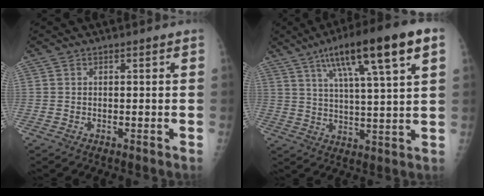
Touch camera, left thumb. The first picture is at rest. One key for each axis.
{"total": 18.0, "fx": 8.7, "fy": 2.9, "fz": 15.5, "tx": -0.238, "ty": -0.003, "tz": 0.138}